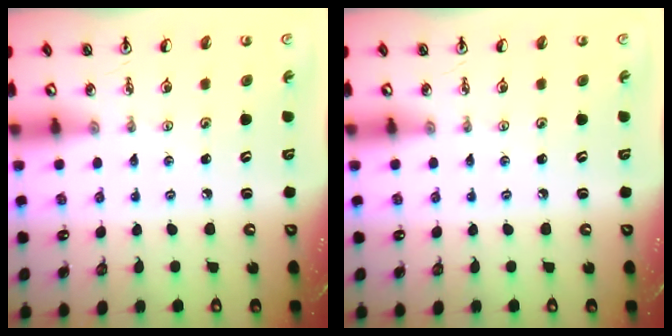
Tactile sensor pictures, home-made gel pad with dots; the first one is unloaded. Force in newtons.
{"total": 0.0}